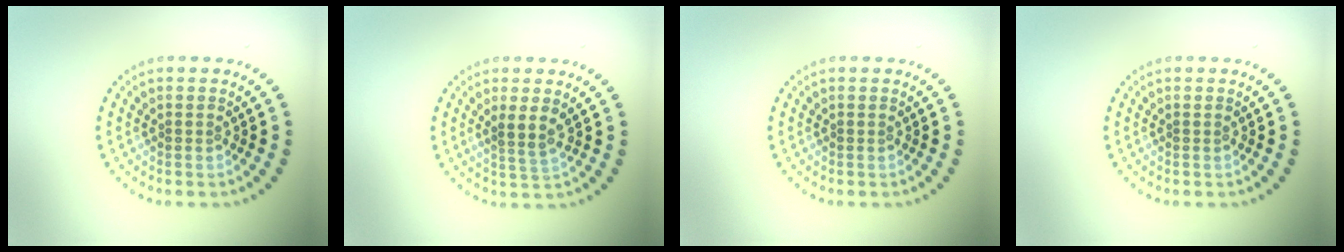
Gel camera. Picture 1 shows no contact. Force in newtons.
{"total": 1.9, "press": 1.4, "slide": 1.2}
{"total": 0.0}
{"total": 0.0}